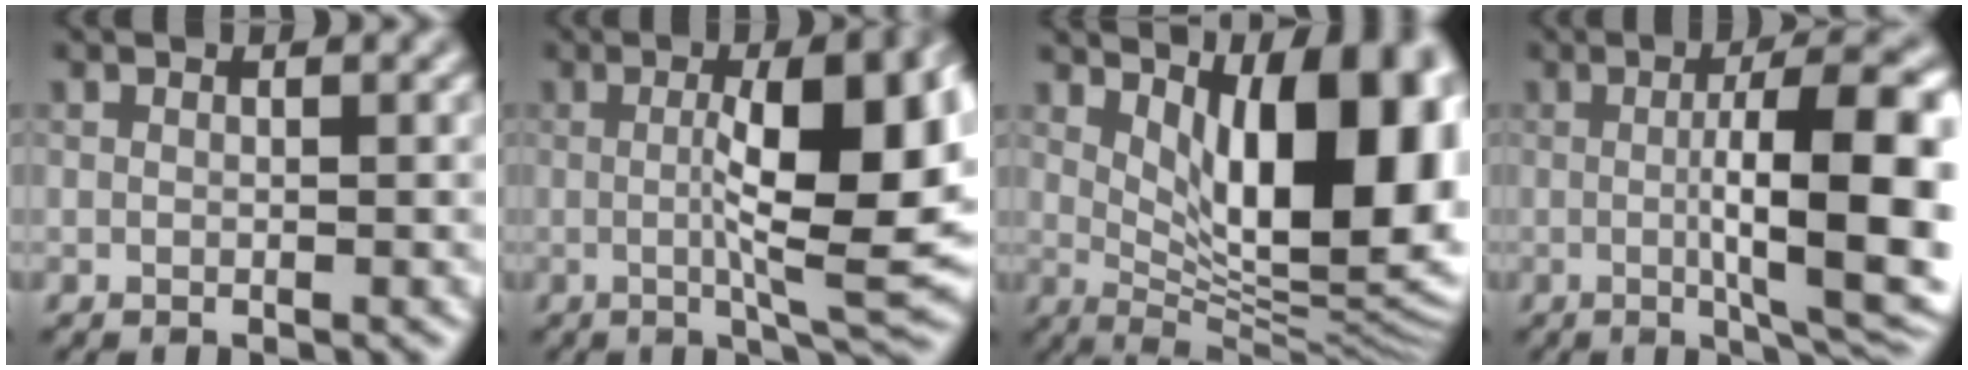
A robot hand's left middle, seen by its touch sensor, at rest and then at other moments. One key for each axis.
{"total": 11.4, "fx": 0.4, "fy": 2.6, "fz": 11.1, "tx": -0.154, "ty": 0.003, "tz": 0.006}
{"total": 13.7, "fx": 3.5, "fy": 5.7, "fz": 12.0, "tx": -0.129, "ty": 0.003, "tz": 0.054}
{"total": 11.3, "fx": -0.2, "fy": 2.9, "fz": 11.0, "tx": -0.138, "ty": -0.004, "tz": 0.000}